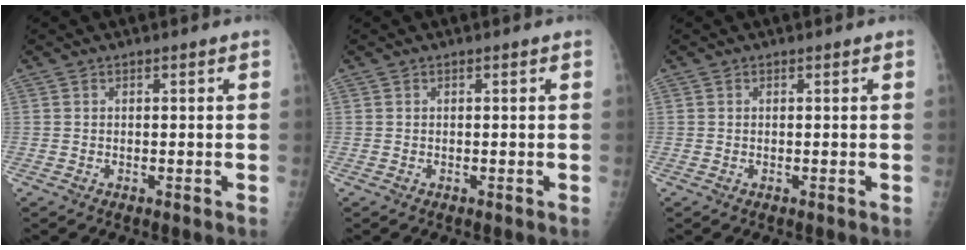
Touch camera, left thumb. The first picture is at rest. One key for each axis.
{"total": 0.0}
{"total": 0.0}